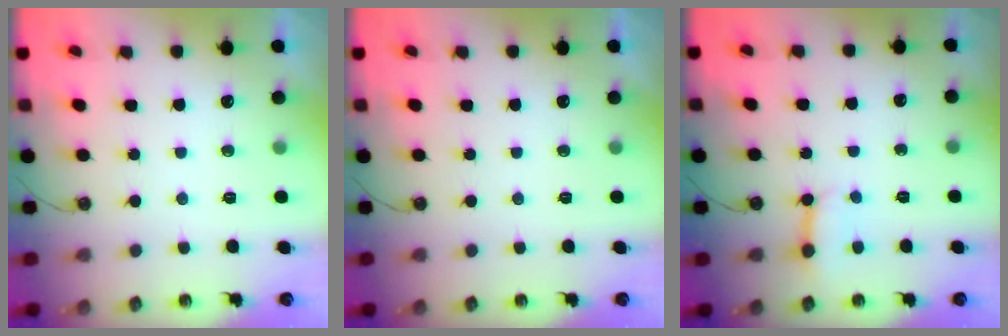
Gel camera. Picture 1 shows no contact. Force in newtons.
{"total": 0.0}
{"total": 3.0, "press": 2.9, "slide": 0.4}